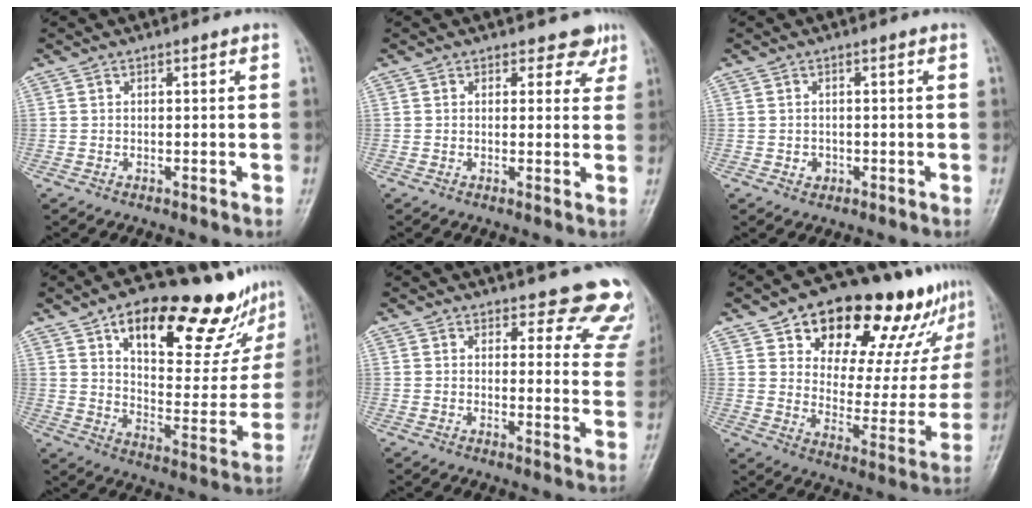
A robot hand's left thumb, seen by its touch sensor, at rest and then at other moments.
{"total": 3.6, "force": [2.6, 2.5, 0.6], "torque": [0.022, -0.016, 0.021]}
{"total": 1.6, "force": [-0.4, 1.4, 0.6], "torque": [0.000, 0.003, -0.003]}
{"total": 25.6, "force": [16.5, 9.9, 16.9], "torque": [-0.184, -0.060, 0.245]}
{"total": 13.4, "force": [12.1, 4.8, 2.9], "torque": [0.029, -0.090, 0.104]}
{"total": 24.8, "force": [16.8, 11.7, 13.9], "torque": [-0.146, -0.060, 0.242]}